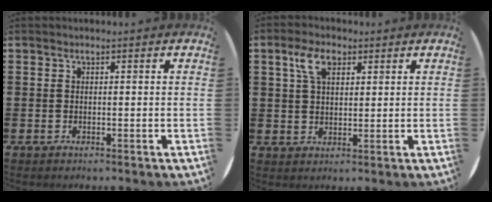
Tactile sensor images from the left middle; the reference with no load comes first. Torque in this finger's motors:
{"motor_torque": [0.87, -0.11, -0.01, 0.00]}